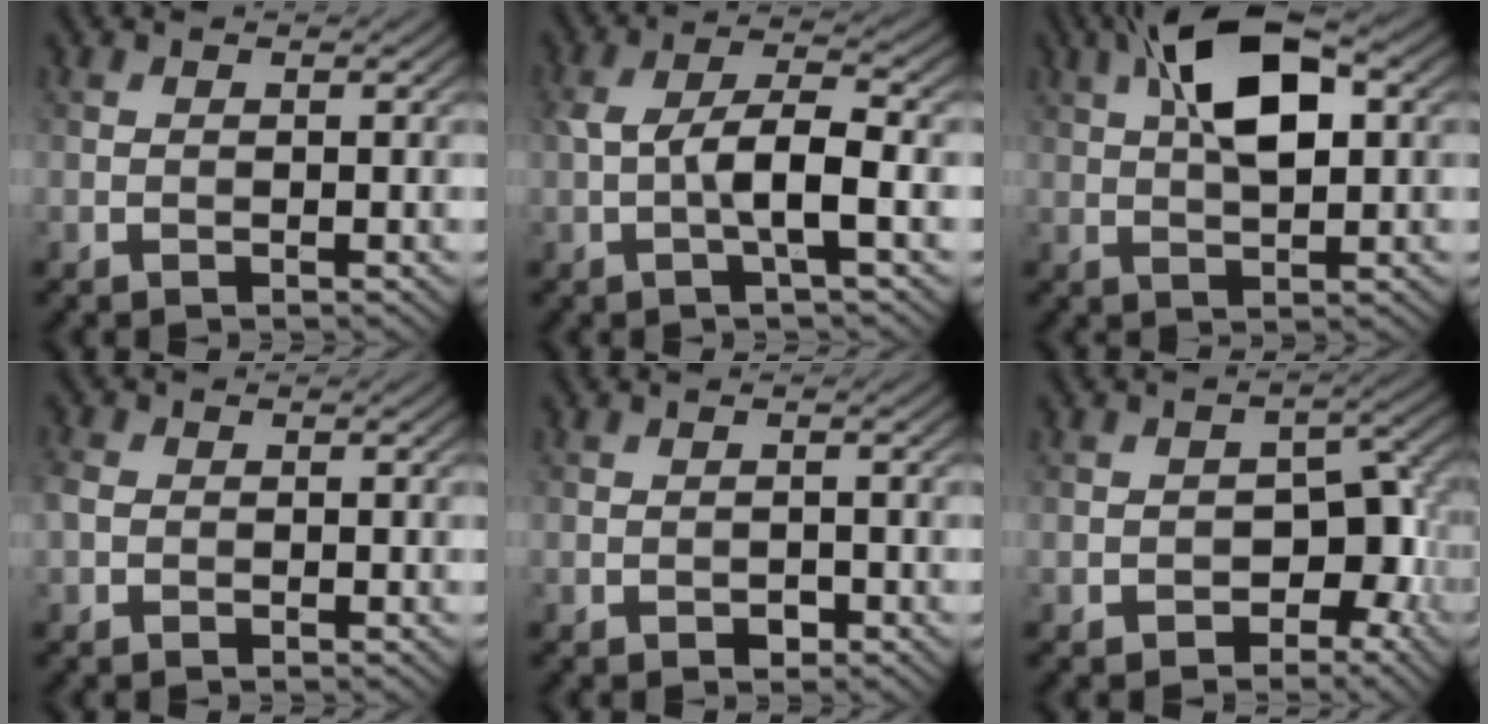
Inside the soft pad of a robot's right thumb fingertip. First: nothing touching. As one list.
[{"total": 5.8, "force": [-1.2, 1.5, 5.5], "torque": [-0.107, 0.011, -0.028]}, {"total": 11.0, "force": [3.5, 4.6, 9.4], "torque": [-0.171, 0.020, 0.050]}, {"total": 2.1, "force": [-0.4, 1.8, 1.1], "torque": [-0.033, 0.001, -0.015]}, {"total": 1.2, "force": [-0.6, 0.8, 0.6], "torque": [-0.009, -0.002, -0.012]}, {"total": 6.9, "force": [-2.6, 4.9, 4.2], "torque": [-0.053, -0.001, -0.038]}]